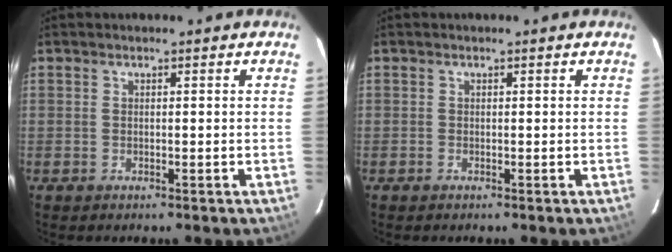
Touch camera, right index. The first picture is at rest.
{"total": 0.0}